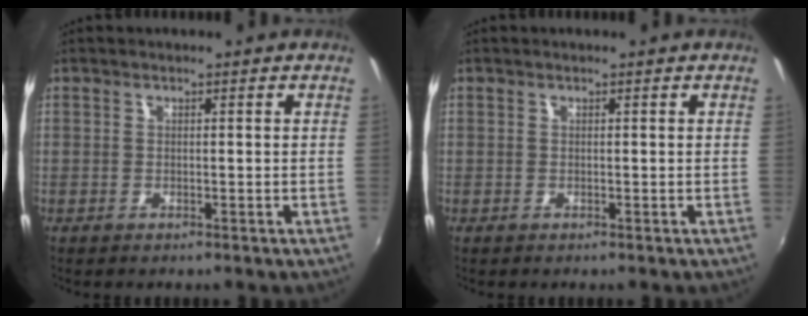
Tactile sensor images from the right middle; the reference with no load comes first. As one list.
[{"total": 0.0}]